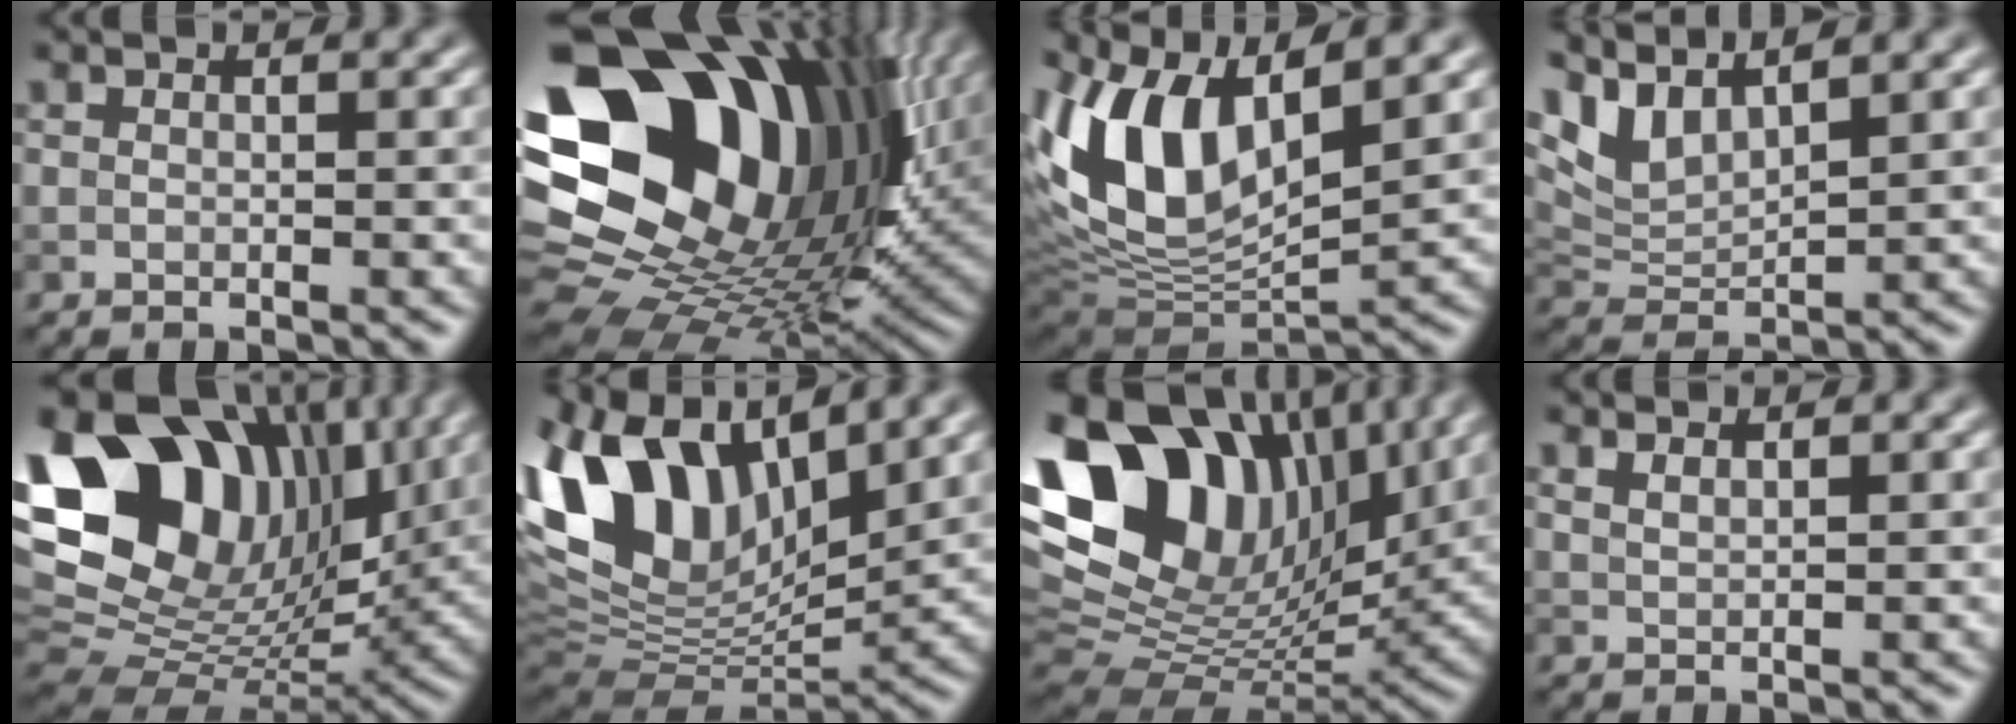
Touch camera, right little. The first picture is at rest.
{"total": 21.2, "force": [6.3, 14.9, 13.7], "torque": [-0.270, -0.005, 0.136]}
{"total": 12.6, "force": [4.2, 6.0, 10.3], "torque": [-0.214, 0.007, 0.071]}
{"total": 4.9, "force": [3.7, 1.7, 2.8], "torque": [-0.071, 0.001, 0.077]}
{"total": 17.6, "force": [6.3, 12.1, 11.1], "torque": [-0.217, 0.025, 0.114]}
{"total": 14.1, "force": [6.0, 8.0, 9.9], "torque": [-0.208, 0.023, 0.110]}
{"total": 16.7, "force": [6.6, 10.6, 11.0], "torque": [-0.218, 0.032, 0.116]}
{"total": 1.2, "force": [1.0, 0.3, 0.5], "torque": [-0.010, -0.003, 0.017]}